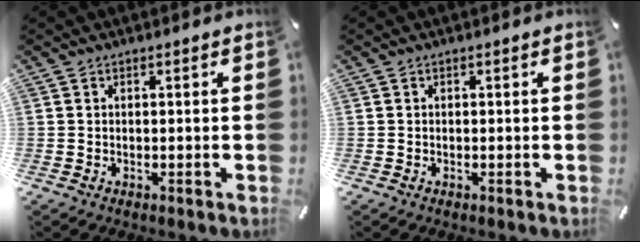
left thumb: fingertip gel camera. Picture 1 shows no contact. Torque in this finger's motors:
{"motor_torque": [0.00, 0.00, -0.01, 0.01, 0.00]}